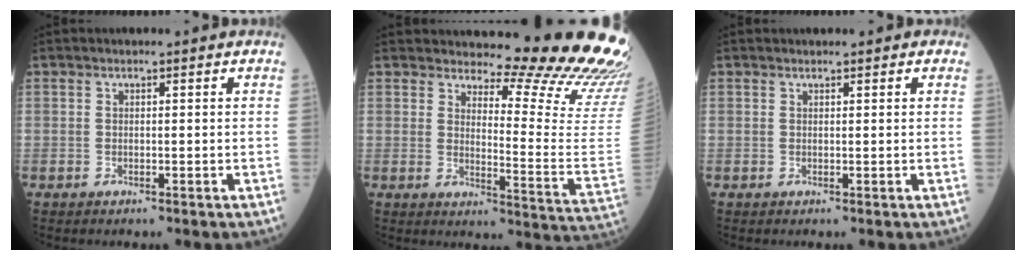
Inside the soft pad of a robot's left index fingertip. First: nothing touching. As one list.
[{"total": 20.1, "force": [18.6, 0.3, 7.6], "torque": [-0.105, -0.145, 0.211]}, {"total": 1.2, "force": [1.0, 0.4, 0.5], "torque": [-0.011, 0.011, 0.011]}]